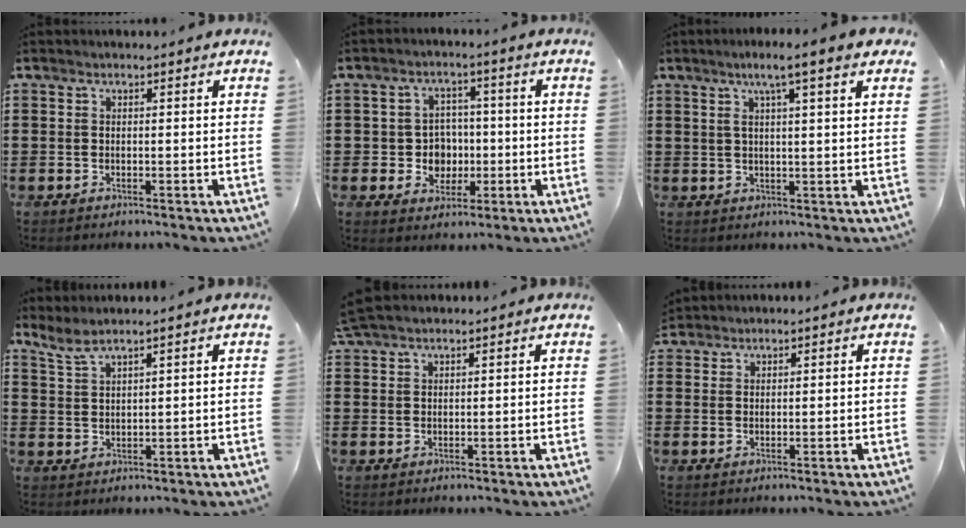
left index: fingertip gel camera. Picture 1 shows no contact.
{"total": 5.3, "force": [-0.5, 5.0, 1.8], "torque": [-0.045, 0.011, -0.011]}
{"total": 4.8, "force": [2.5, -0.3, 4.1], "torque": [-0.085, 0.002, 0.039]}
{"total": 2.9, "force": [2.5, 0.2, 1.4], "torque": [-0.033, 0.001, 0.047]}
{"total": 2.7, "force": [2.5, 0.5, 1.0], "torque": [-0.026, 0.004, 0.049]}
{"total": 1.5, "force": [1.4, 0.2, -0.2], "torque": [0.000, 0.001, 0.030]}